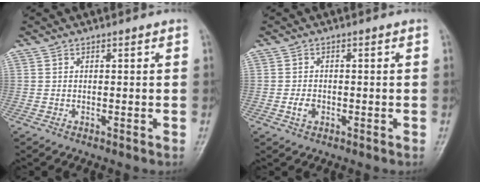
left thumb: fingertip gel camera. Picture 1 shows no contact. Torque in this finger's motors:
{"motor_torque": [-0.38, 0.23, 0.28, 0.14, -0.02]}